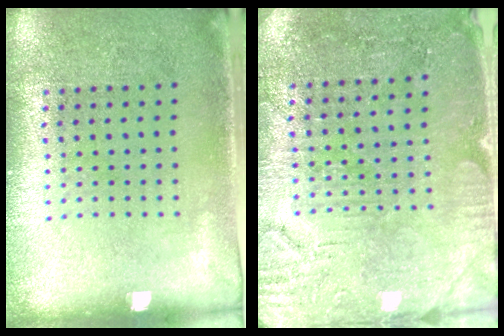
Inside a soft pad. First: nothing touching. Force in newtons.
{"total": 3.1, "press": 3.0, "slide": 0.6}